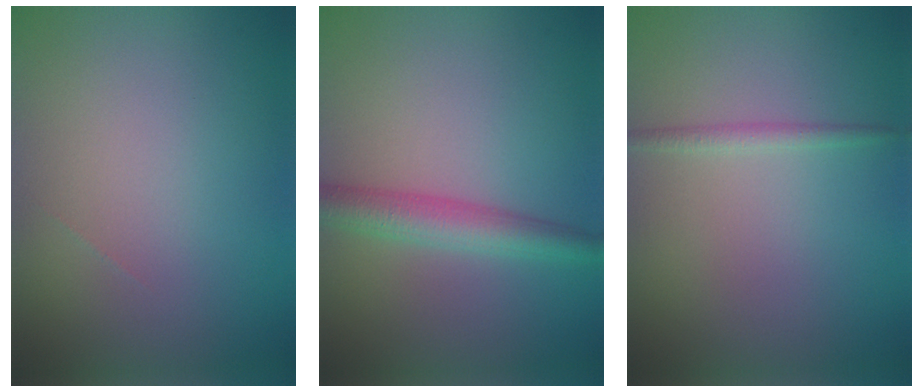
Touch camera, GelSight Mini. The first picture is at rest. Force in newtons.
{"total": 3.8, "press": 3.8, "slide": 0.1}
{"total": 1.1, "press": 1.1, "slide": 0.1}